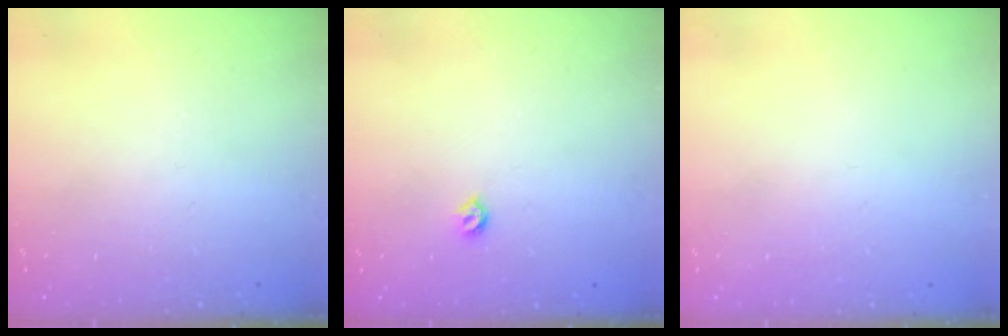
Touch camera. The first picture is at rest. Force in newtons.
{"total": 4.0, "press": 3.9, "slide": 0.8}
{"total": 0.9, "press": 0.9, "slide": 0.1}